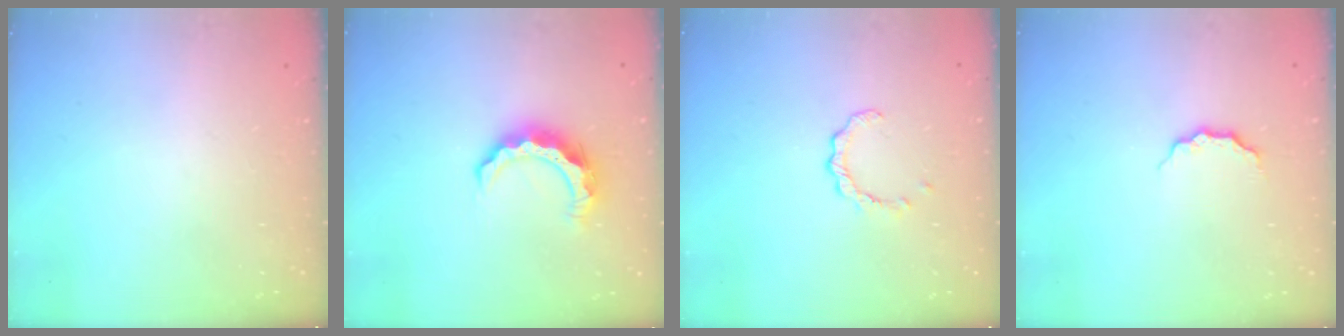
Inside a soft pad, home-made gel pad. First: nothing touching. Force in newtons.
{"total": 8.4, "press": 8.4, "slide": 0.3}
{"total": 1.8, "press": 1.8, "slide": 0.3}
{"total": 2.7, "press": 2.6, "slide": 0.3}